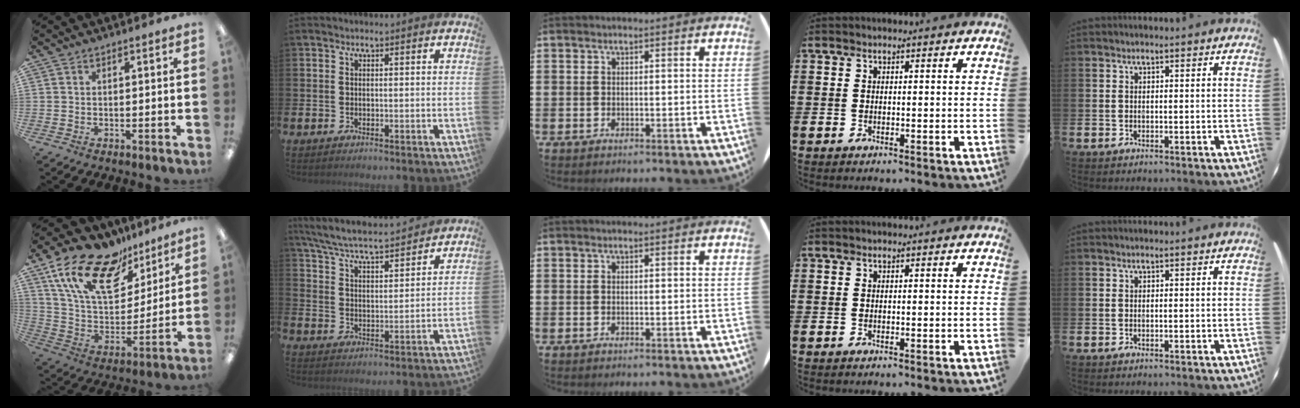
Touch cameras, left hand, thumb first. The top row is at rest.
{"thumb": {"total": 20.4, "force": [13.5, 9.9, 11.7], "torque": [-0.238, -0.071, 0.243]}, "index": {"total": 5.9, "force": [5.5, 0.4, 2.0], "torque": [-0.066, -0.044, 0.092]}}